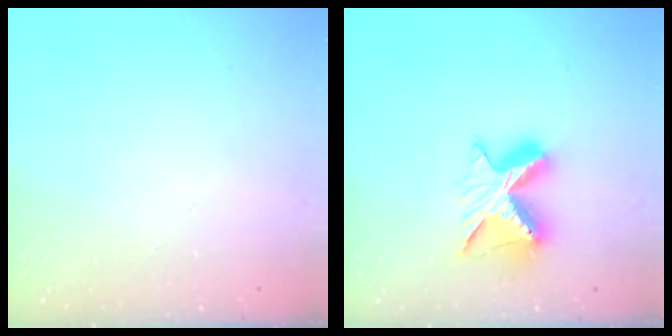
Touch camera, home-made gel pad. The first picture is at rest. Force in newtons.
{"total": 9.6, "press": 9.5, "slide": 0.8}